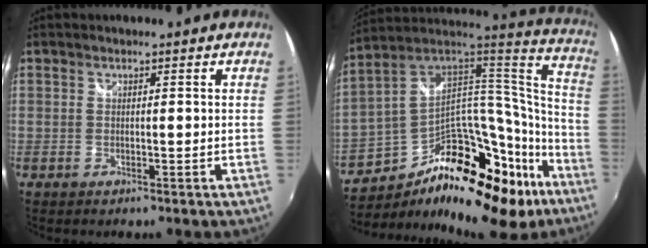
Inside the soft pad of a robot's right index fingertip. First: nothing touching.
{"total": 32.8, "force": [-15.9, 19.0, 21.5], "torque": [-0.387, 0.050, -0.228]}